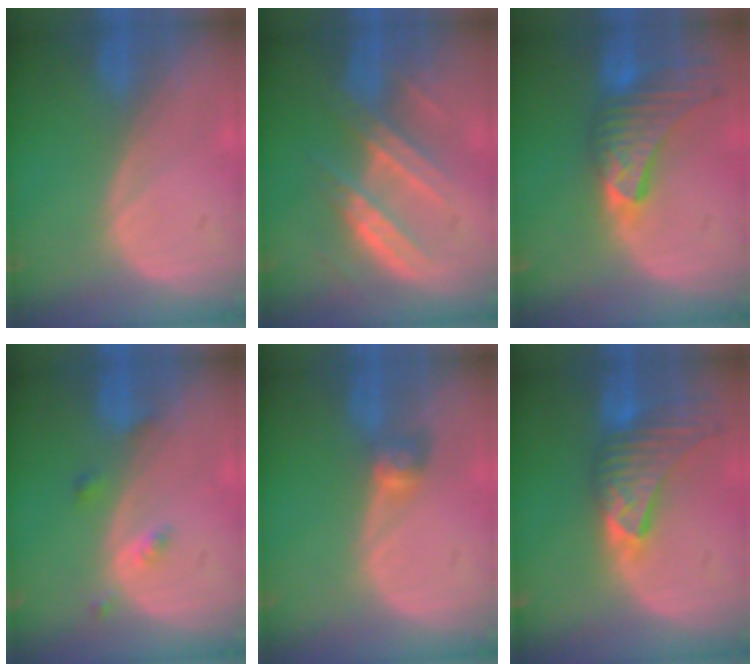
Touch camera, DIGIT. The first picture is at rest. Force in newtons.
{"total": 7.5, "press": 7.2, "slide": 2.0}
{"total": 9.2, "press": 8.2, "slide": 4.2}
{"total": 2.1, "press": 2.1, "slide": 0.2}
{"total": 2.7, "press": 2.4, "slide": 1.2}
{"total": 9.0, "press": 8.1, "slide": 3.9}